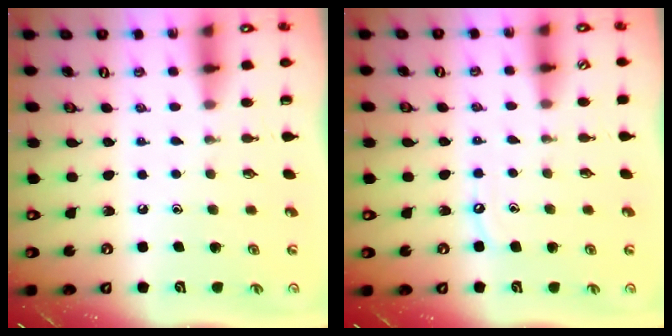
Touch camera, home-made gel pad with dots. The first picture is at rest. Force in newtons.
{"total": 3.6, "press": 3.6, "slide": 0.2}